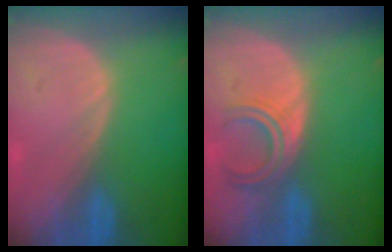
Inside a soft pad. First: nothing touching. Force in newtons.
{"total": 4.4, "press": 4.3, "slide": 1.1}